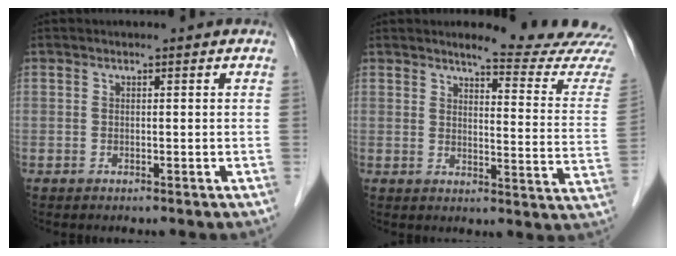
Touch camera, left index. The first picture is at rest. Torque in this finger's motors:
{"motor_torque": [-0.04, -0.08, 0.10, 0.03]}